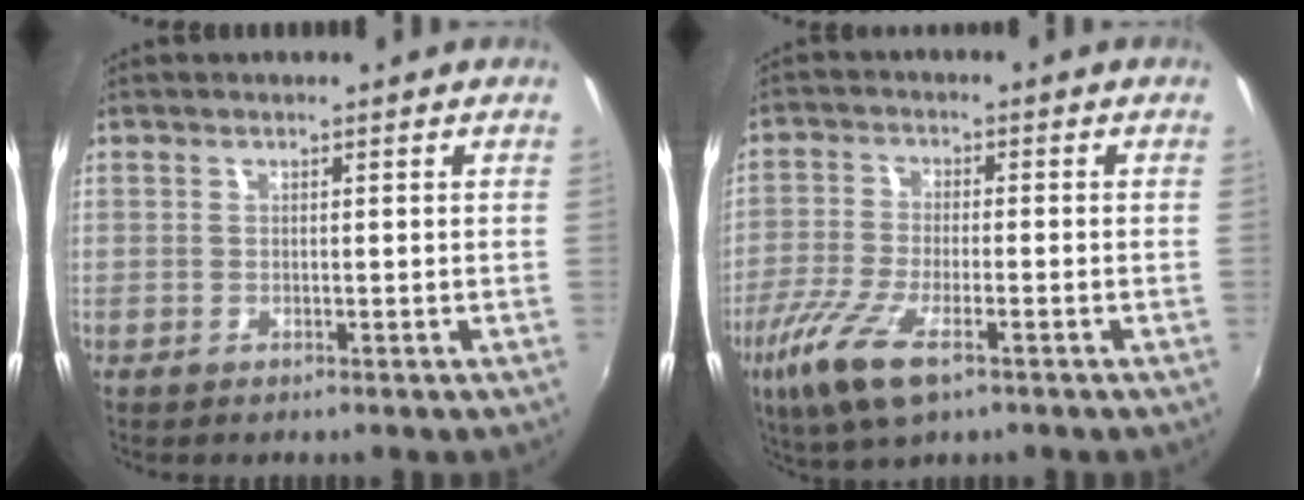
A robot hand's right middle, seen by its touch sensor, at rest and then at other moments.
{"total": 10.7, "force": [-5.8, 3.2, 8.4], "torque": [-0.190, -0.029, -0.115]}